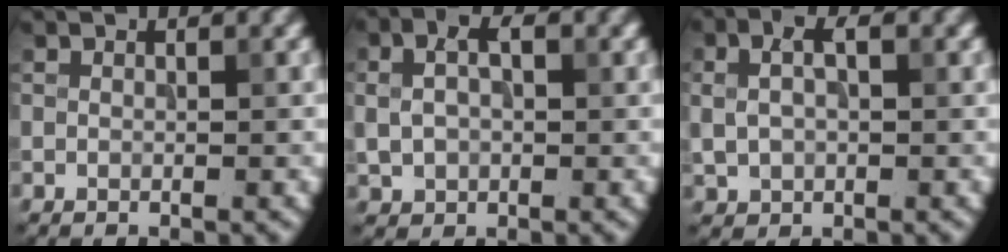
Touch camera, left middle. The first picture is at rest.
{"total": 4.2, "force": [0.7, 2.9, 2.9], "torque": [-0.060, 0.011, 0.012]}
{"total": 3.6, "force": [0.7, 2.3, 2.6], "torque": [-0.055, 0.008, 0.014]}